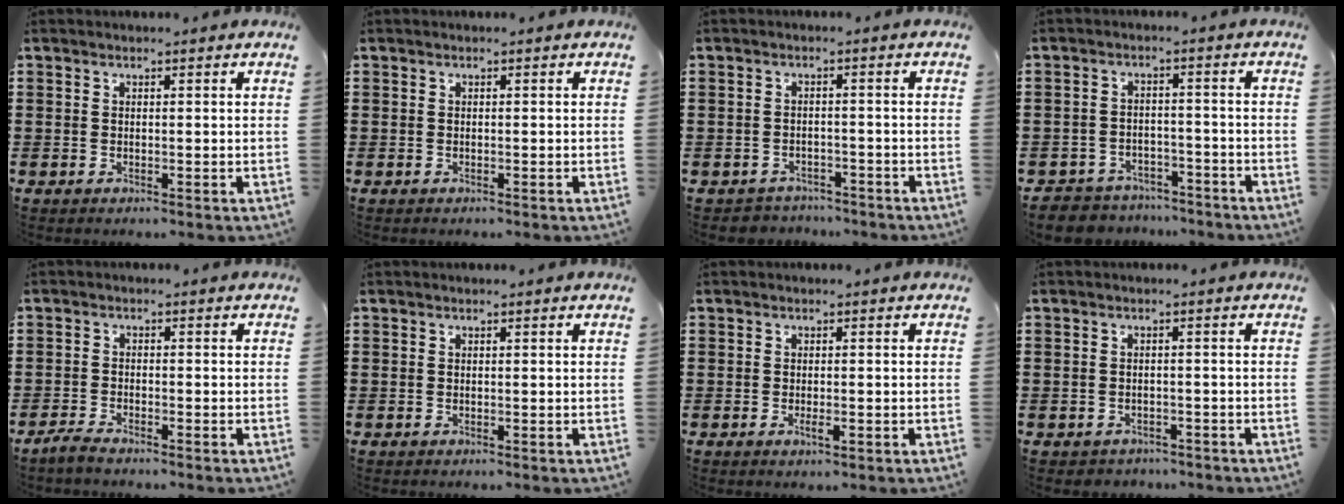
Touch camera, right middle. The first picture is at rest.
{"total": 0.0}
{"total": 2.2, "force": [-2.1, 0.5, -0.2], "torque": [-0.004, 0.000, -0.049]}
{"total": 4.2, "force": [-4.1, 1.0, -0.1], "torque": [-0.012, 0.003, -0.090]}
{"total": 2.0, "force": [-1.9, 0.1, 0.8], "torque": [-0.022, 0.001, -0.039]}
{"total": 0.0}
{"total": 1.4, "force": [-0.4, 0.4, 1.2], "torque": [-0.022, -0.005, -0.007]}
{"total": 1.3, "force": [-1.1, 0.5, -0.1], "torque": [-0.005, 0.001, -0.027]}